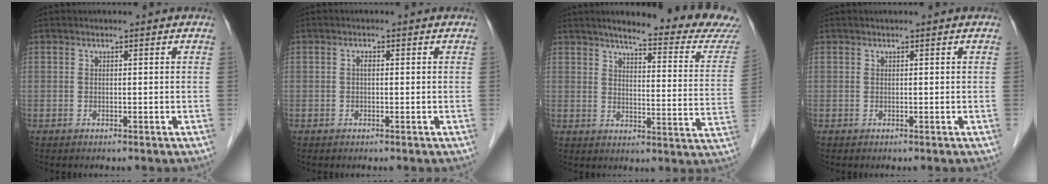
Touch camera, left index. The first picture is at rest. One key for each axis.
{"total": 0.8, "fx": -0.2, "fy": 0.4, "fz": 0.7, "tx": -0.016, "ty": 0.001, "tz": -0.005}
{"total": 19.8, "fx": 18.0, "fy": 0.9, "fz": 8.4, "tx": -0.101, "ty": -0.066, "tz": 0.207}
{"total": 0.0}